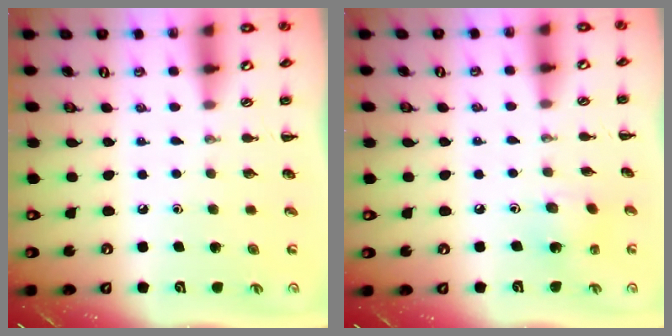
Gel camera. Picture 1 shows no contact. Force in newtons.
{"total": 2.1, "press": 2.0, "slide": 0.5}